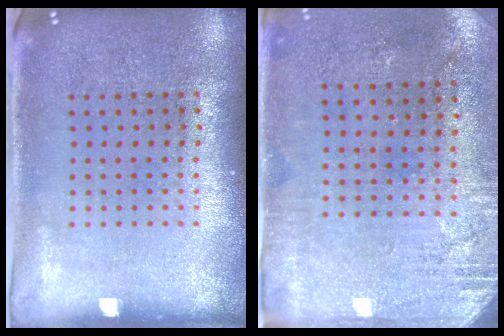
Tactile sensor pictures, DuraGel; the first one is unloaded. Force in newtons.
{"total": 2.8, "press": 2.3, "slide": 1.6}